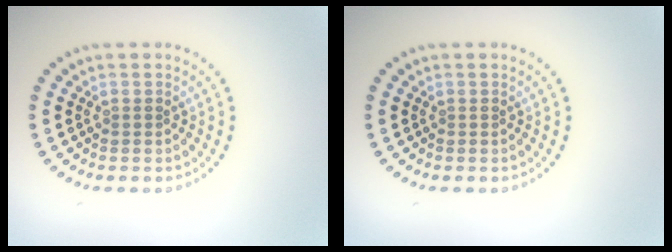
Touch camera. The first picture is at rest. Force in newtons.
{"total": 0.0}